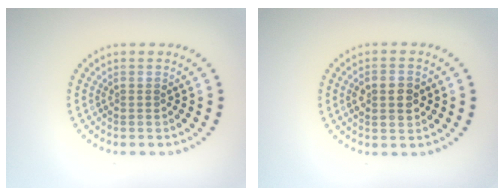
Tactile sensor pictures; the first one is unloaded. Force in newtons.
{"total": 2.7, "press": 2.7, "slide": 0.1}